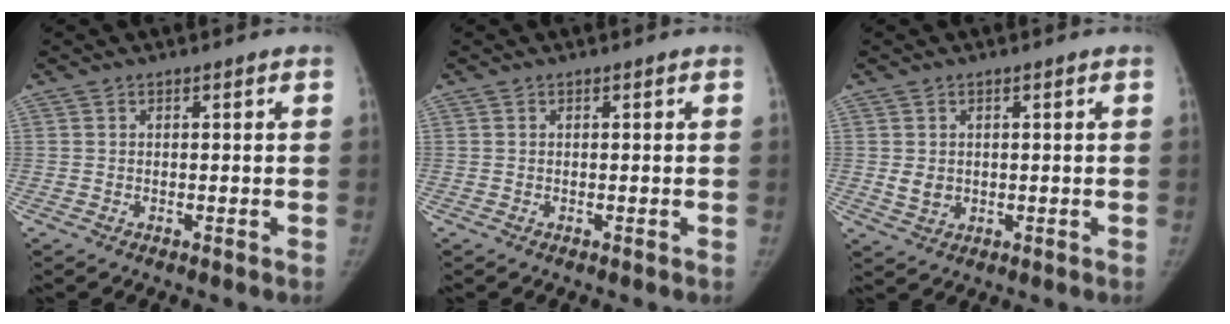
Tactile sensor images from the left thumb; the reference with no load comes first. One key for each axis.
{"total": 0.0}
{"total": 3.1, "fx": 0.2, "fy": 2.6, "fz": 1.6, "tx": -0.018, "ty": -0.005, "tz": 0.014}